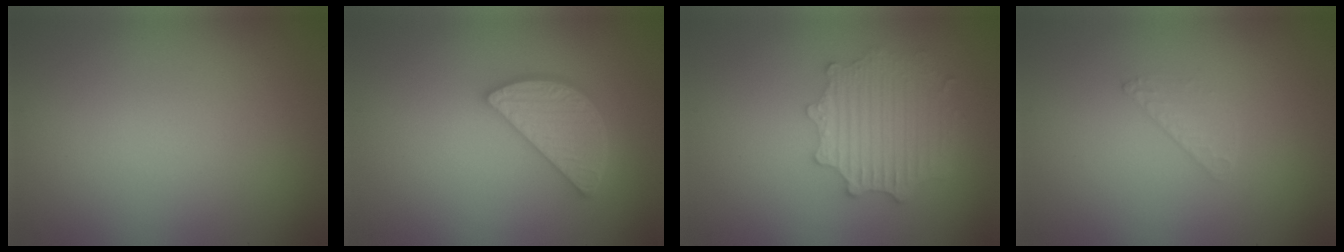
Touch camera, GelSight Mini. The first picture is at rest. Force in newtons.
{"total": 4.1, "press": 3.5, "slide": 2.1}
{"total": 4.7, "press": 3.9, "slide": 2.7}
{"total": 0.6, "press": 0.3, "slide": 0.5}